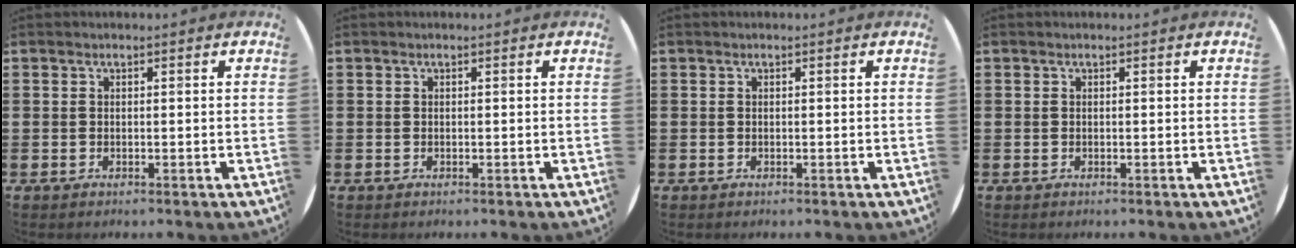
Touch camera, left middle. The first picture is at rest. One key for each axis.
{"total": 0.0}
{"total": 0.0}
{"total": 0.0}